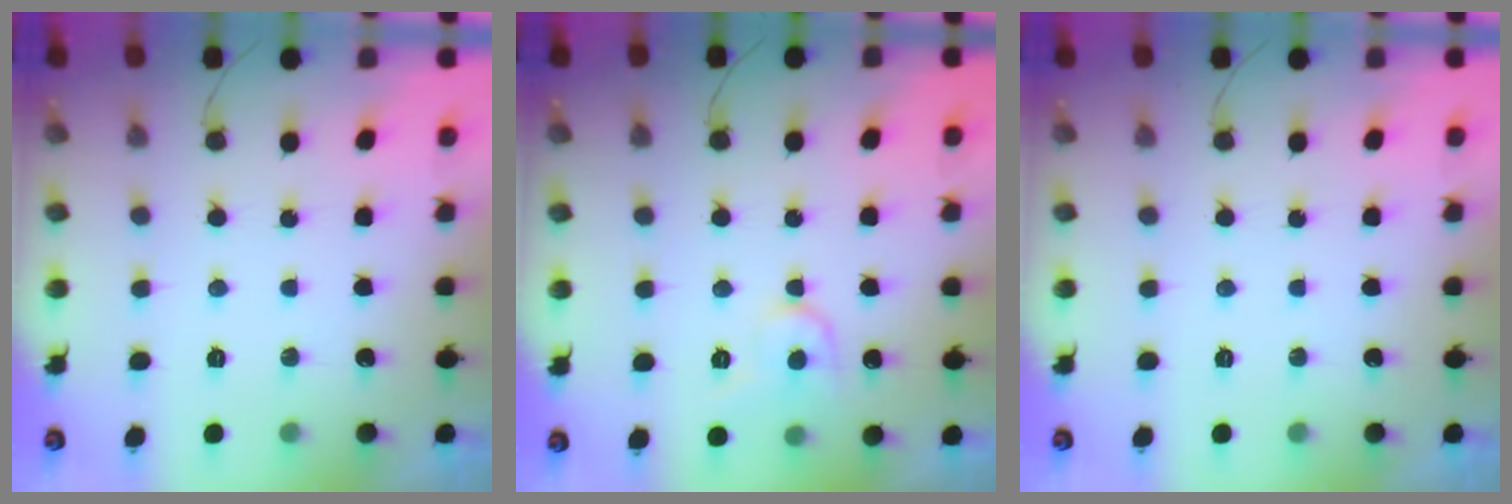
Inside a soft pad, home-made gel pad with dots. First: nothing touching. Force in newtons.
{"total": 7.1, "press": 7.1, "slide": 0.7}
{"total": 0.0}